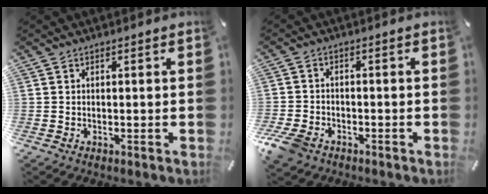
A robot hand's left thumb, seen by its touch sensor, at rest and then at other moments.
{"total": 5.4, "force": [-3.6, 3.4, 2.1], "torque": [-0.065, 0.010, -0.073]}